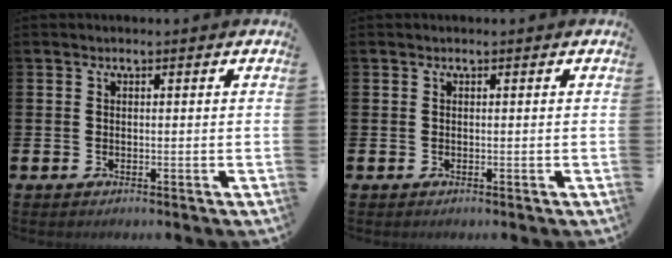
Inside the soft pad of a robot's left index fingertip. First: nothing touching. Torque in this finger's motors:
{"motor_torque": [-0.01, 0.01, 0.00, 0.00]}